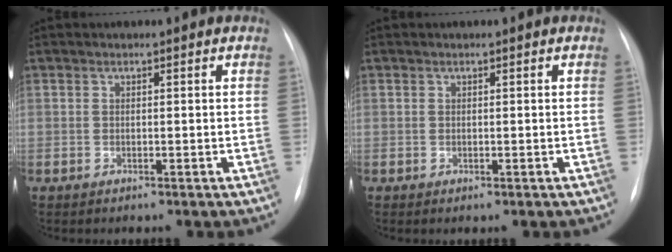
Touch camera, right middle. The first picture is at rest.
{"total": 0.0}